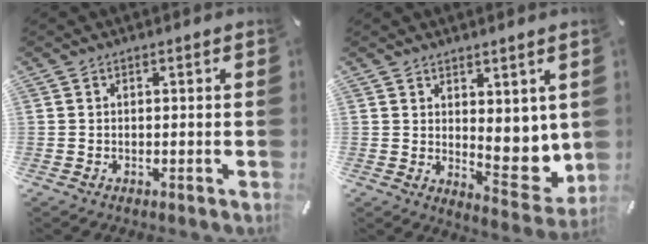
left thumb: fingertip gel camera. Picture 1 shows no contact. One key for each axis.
{"total": 9.1, "fx": 1.3, "fy": 5.2, "fz": 7.4, "tx": -0.070, "ty": -0.039, "tz": 0.037}